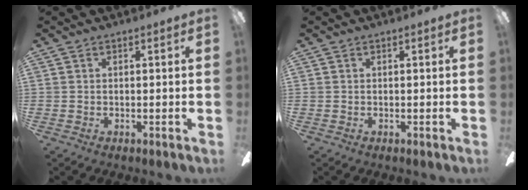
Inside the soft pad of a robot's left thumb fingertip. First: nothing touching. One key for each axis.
{"total": 0.0}